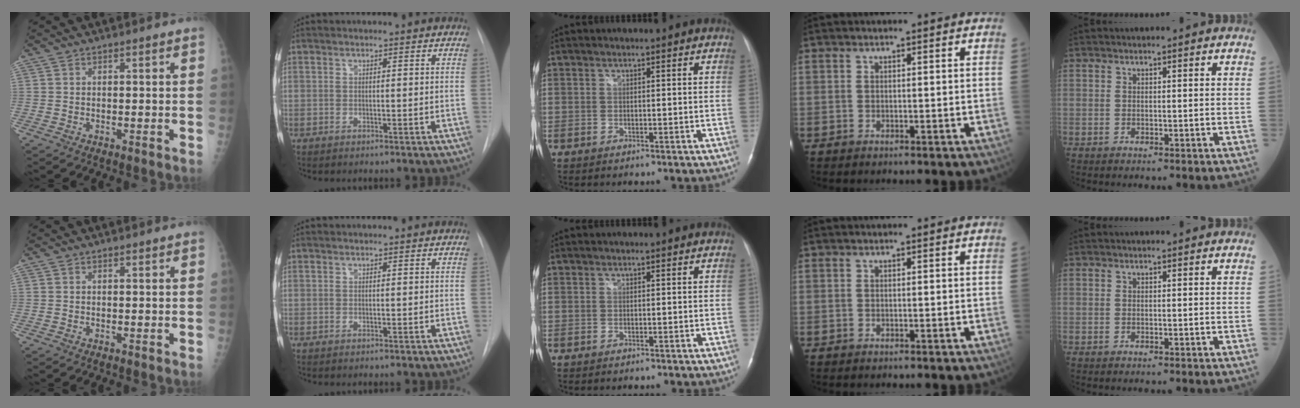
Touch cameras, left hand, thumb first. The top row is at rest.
{}